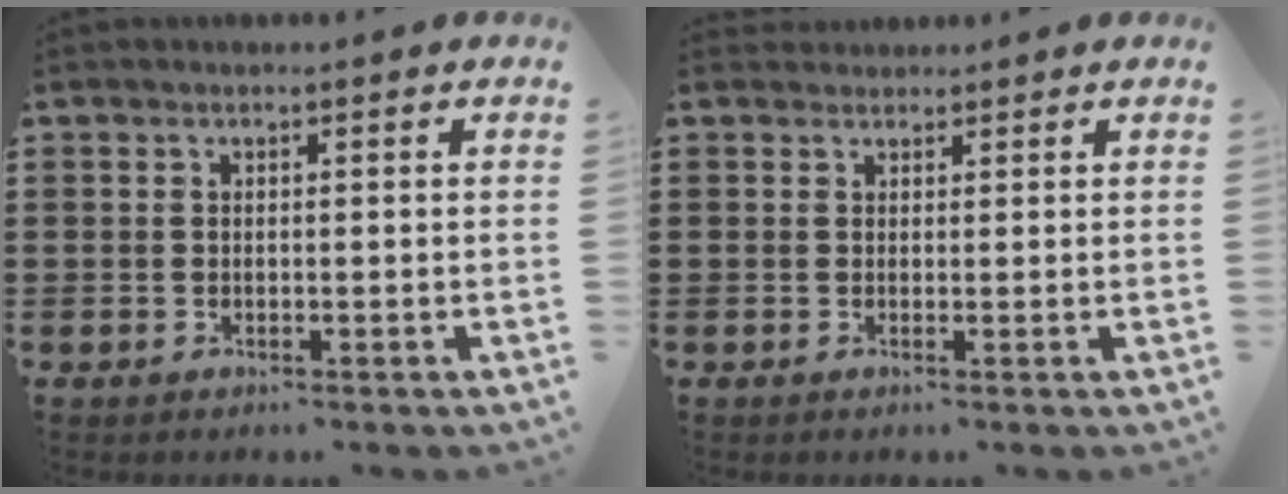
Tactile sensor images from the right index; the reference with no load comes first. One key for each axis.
{"total": 0.9, "fx": 0.9, "fy": 0.3, "fz": -0.1, "tx": 0.000, "ty": 0.002, "tz": 0.018}